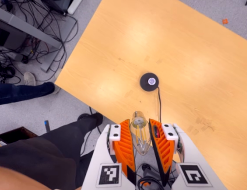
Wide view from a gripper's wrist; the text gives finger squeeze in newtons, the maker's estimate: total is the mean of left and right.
{"total": 11.5, "left": 11.7, "right": 11.3}